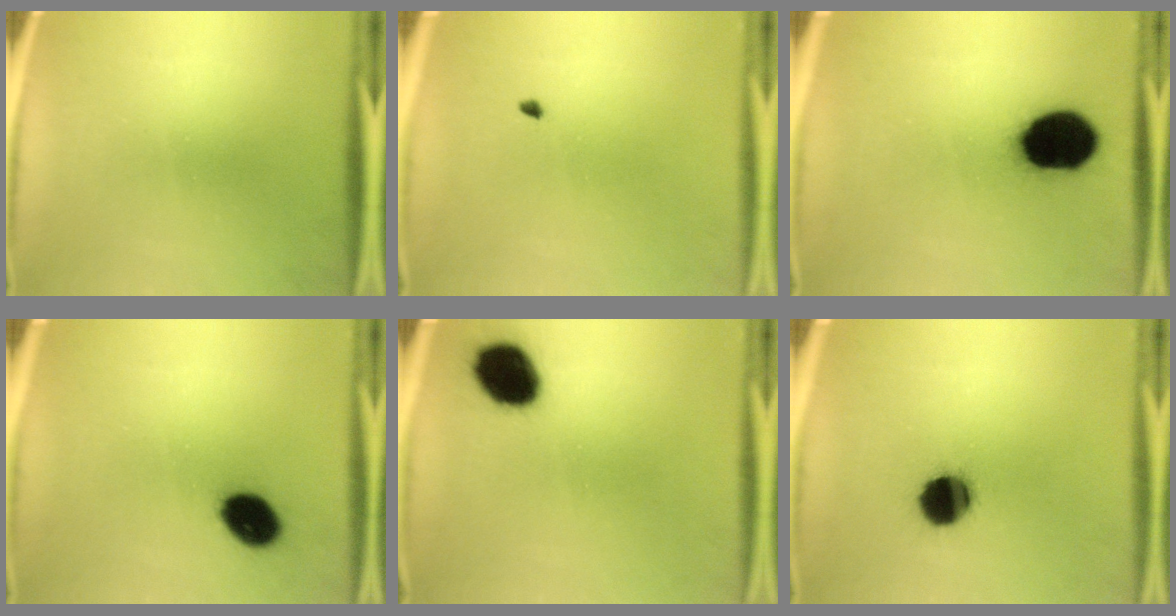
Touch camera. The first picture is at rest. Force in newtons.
{"total": 0.6}
{"total": 17.6}
{"total": 8.6}
{"total": 11.9}
{"total": 10.8}